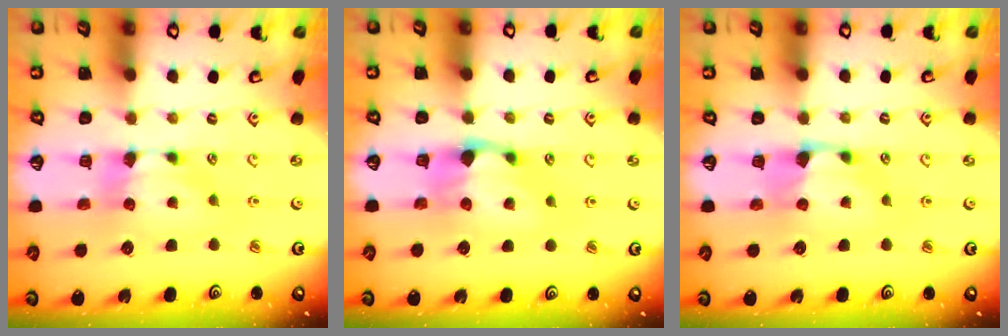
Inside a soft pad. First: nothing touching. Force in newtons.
{"total": 1.4, "press": 0.7, "slide": 1.1}
{"total": 0.7, "press": 0.2, "slide": 0.7}